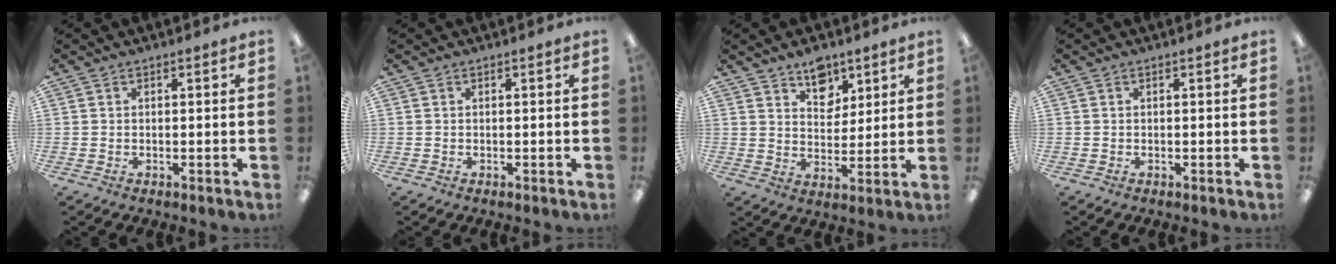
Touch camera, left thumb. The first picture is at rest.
{"total": 0.0}
{"total": 8.4, "force": [6.1, 5.1, 2.7], "torque": [-0.019, -0.037, 0.108]}
{"total": 0.0}